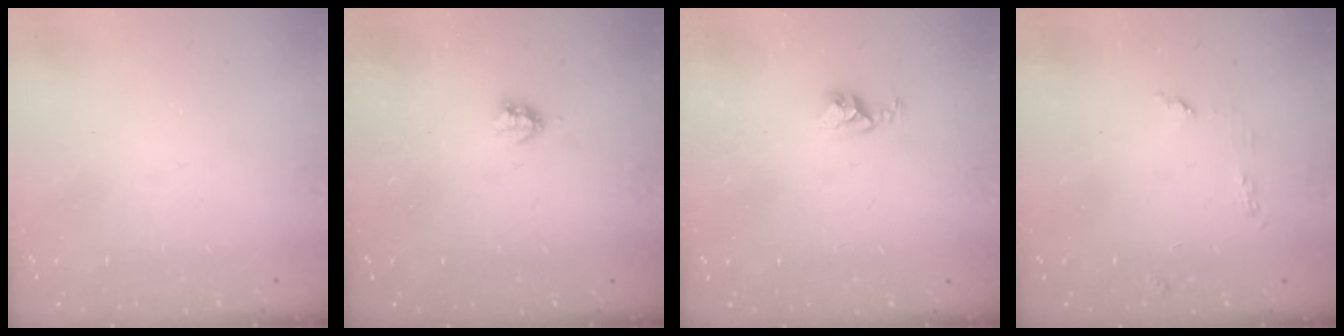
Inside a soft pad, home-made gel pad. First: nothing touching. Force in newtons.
{"total": 2.9, "press": 2.9, "slide": 0.5}
{"total": 2.5, "press": 2.5, "slide": 0.4}
{"total": 3.9, "press": 3.9, "slide": 0.3}